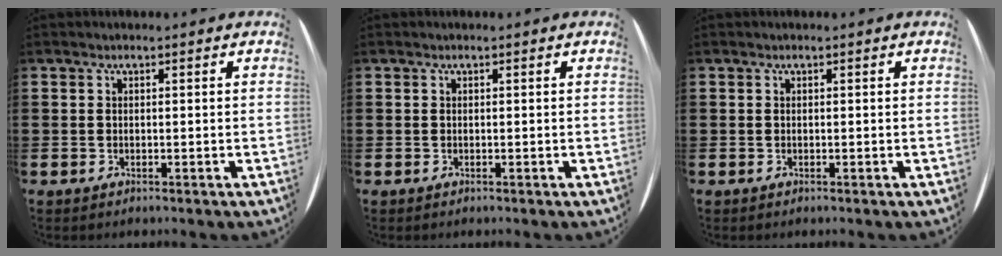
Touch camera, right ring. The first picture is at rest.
{"total": 0.0}
{"total": 0.0}